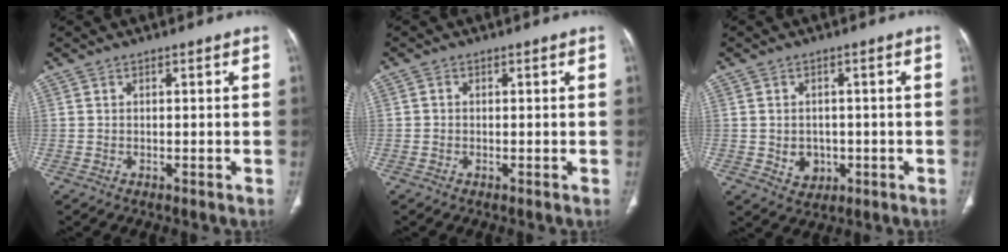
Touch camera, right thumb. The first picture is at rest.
{"total": 0.7, "force": [-0.1, 0.6, 0.3], "torque": [-0.002, 0.002, -0.004]}
{"total": 4.5, "force": [-0.8, 3.8, 2.3], "torque": [-0.017, 0.003, 0.000]}